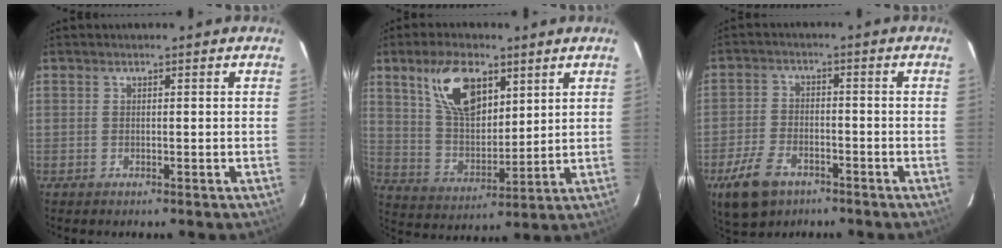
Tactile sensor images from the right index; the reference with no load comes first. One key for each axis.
{"total": 13.3, "fx": 7.0, "fy": 6.6, "fz": 9.1, "tx": -0.164, "ty": 0.013, "tz": 0.143}
{"total": 9.7, "fx": -5.9, "fy": 5.4, "fz": 5.4, "tx": -0.138, "ty": -0.003, "tz": -0.108}